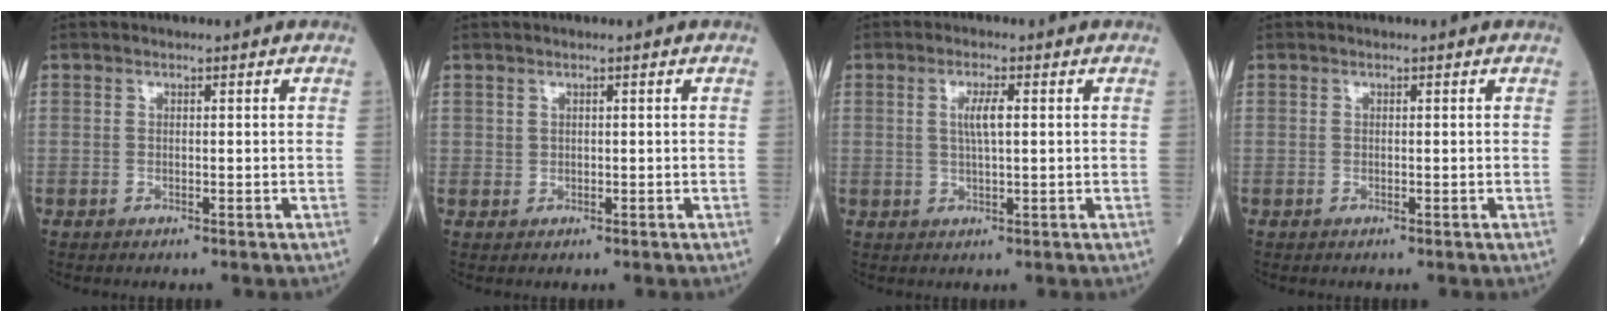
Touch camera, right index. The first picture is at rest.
{"total": 0.6, "force": [0.2, 0.5, 0.0], "torque": [0.006, 0.001, 0.001]}
{"total": 3.2, "force": [0.7, 0.4, 3.1], "torque": [-0.062, 0.000, 0.013]}
{"total": 0.0}